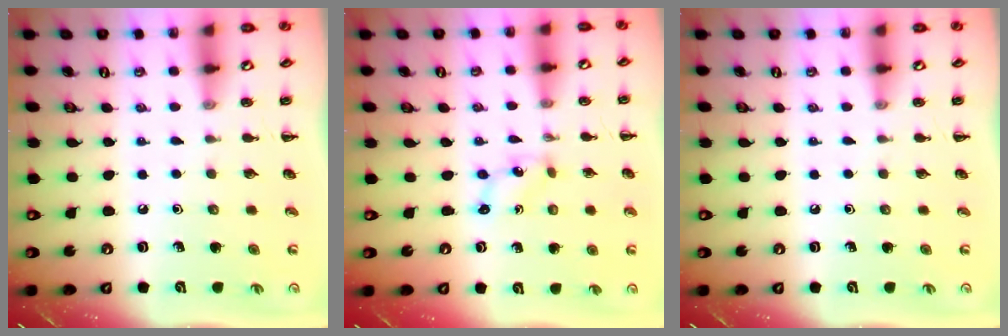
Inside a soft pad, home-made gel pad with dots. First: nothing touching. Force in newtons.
{"total": 1.0, "press": 0.9, "slide": 0.3}
{"total": 0.0}